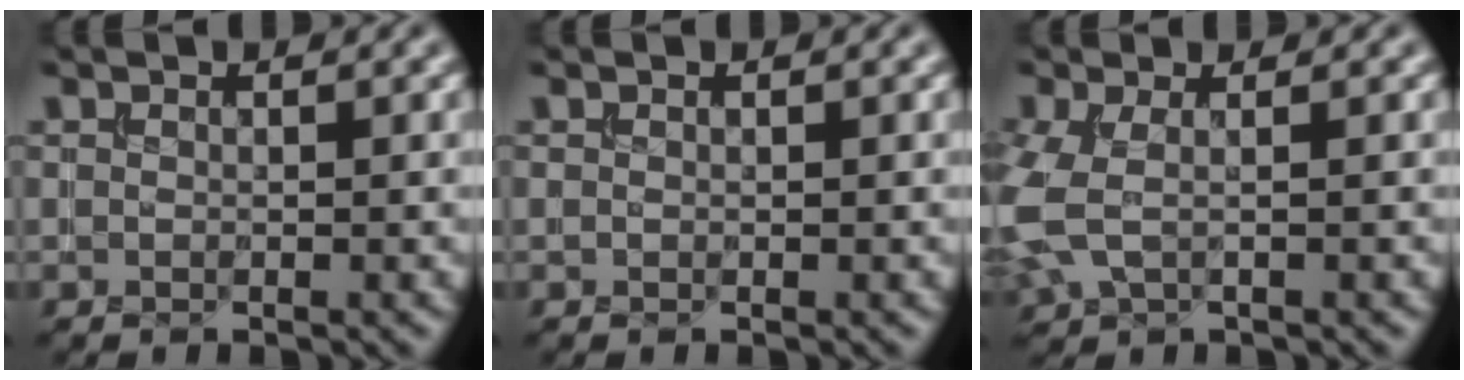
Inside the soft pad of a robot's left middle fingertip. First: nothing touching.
{"total": 0.0}
{"total": 3.8, "force": [-0.2, 2.2, 3.1], "torque": [-0.096, -0.003, -0.009]}